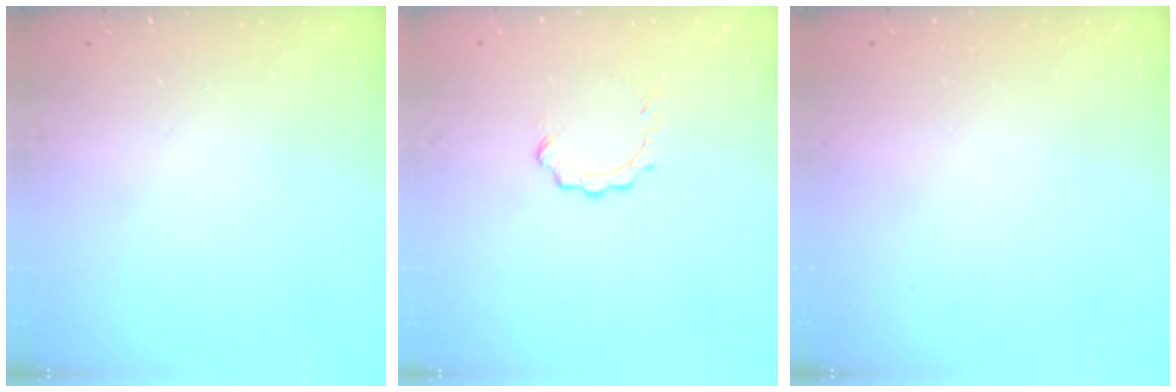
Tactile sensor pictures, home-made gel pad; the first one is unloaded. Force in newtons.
{"total": 2.9, "press": 2.9, "slide": 0.4}
{"total": 1.6, "press": 1.6, "slide": 0.1}